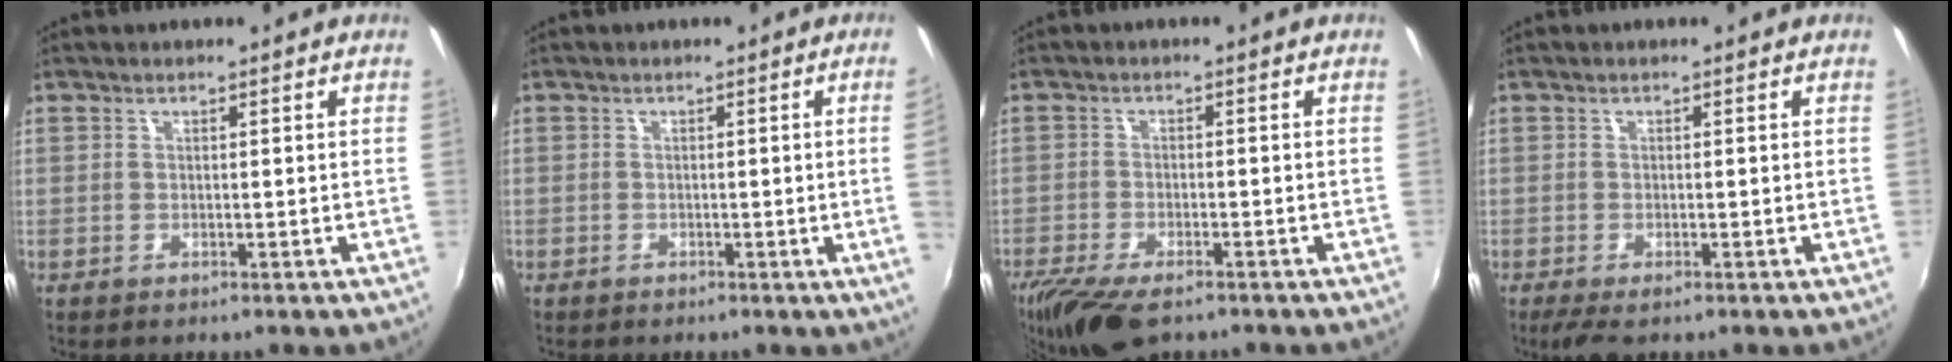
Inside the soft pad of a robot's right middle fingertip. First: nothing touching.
{"total": 2.5, "force": [-0.2, -1.5, 1.9], "torque": [-0.031, -0.012, 0.004]}
{"total": 10.8, "force": [-8.0, 3.7, 6.2], "torque": [-0.144, -0.036, -0.143]}
{"total": 3.5, "force": [-2.4, 1.2, 2.3], "torque": [-0.048, -0.018, -0.039]}